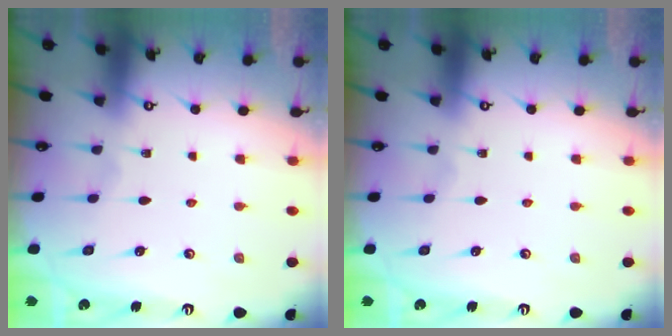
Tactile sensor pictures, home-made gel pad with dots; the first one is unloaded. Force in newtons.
{"total": 0.0}